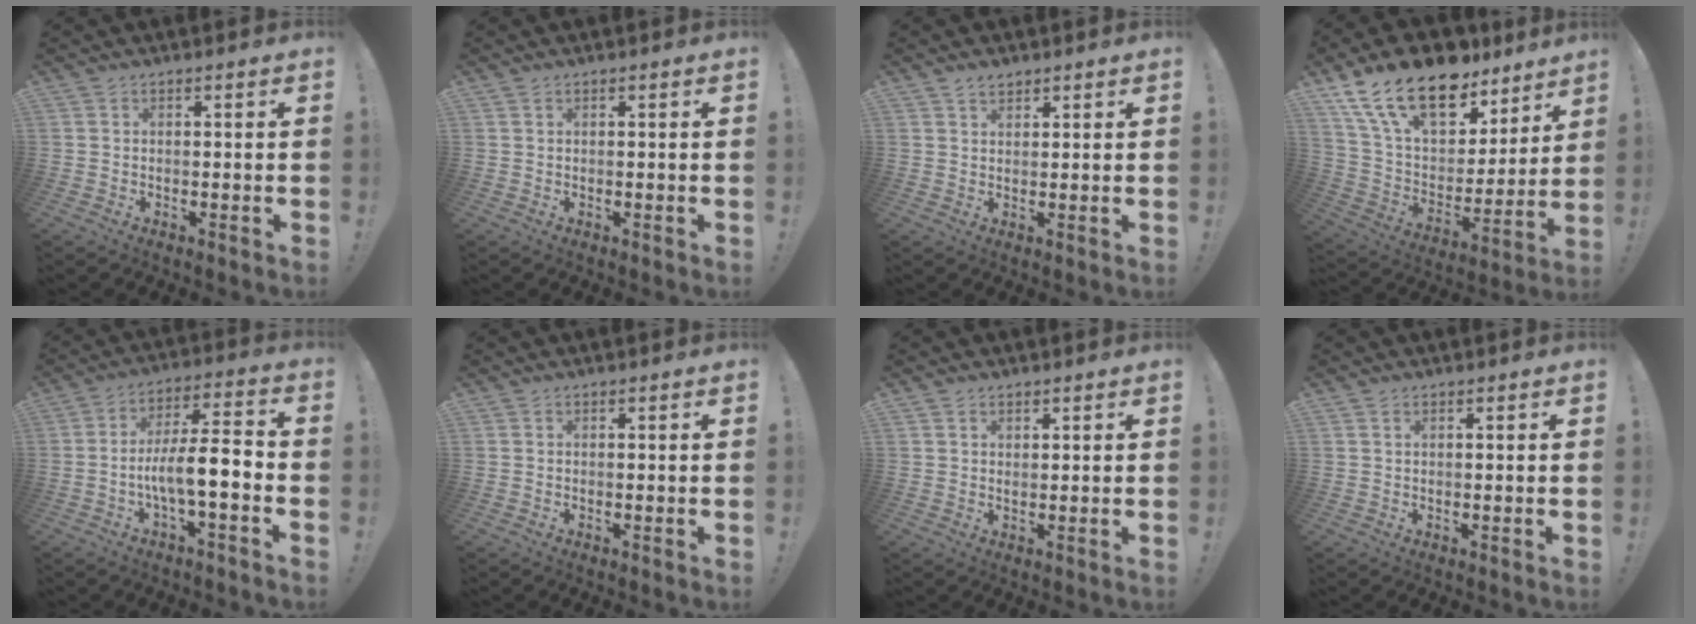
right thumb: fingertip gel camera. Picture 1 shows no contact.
{"total": 0.6, "force": [0.5, 0.2, 0.2], "torque": [-0.001, -0.002, 0.008]}
{"total": 2.7, "force": [2.2, 1.4, 0.8], "torque": [-0.008, -0.012, 0.038]}
{"total": 22.0, "force": [14.7, 10.9, 12.3], "torque": [-0.208, -0.087, 0.274]}
{"total": 12.6, "force": [-3.9, 2.8, 11.7], "torque": [-0.215, 0.018, -0.066]}
{"total": 0.0}
{"total": 1.4, "force": [1.1, 0.8, 0.3], "torque": [0.007, -0.008, 0.020]}
{"total": 0.7, "force": [0.5, 0.4, 0.4], "torque": [-0.006, -0.001, 0.008]}